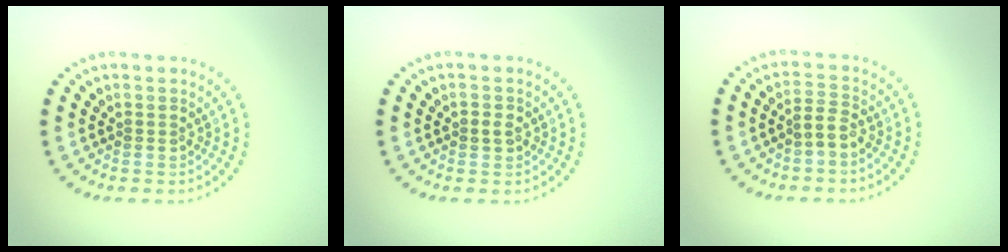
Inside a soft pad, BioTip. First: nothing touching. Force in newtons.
{"total": 1.1, "press": 1.1, "slide": 0.3}
{"total": 1.6, "press": 1.2, "slide": 1.0}